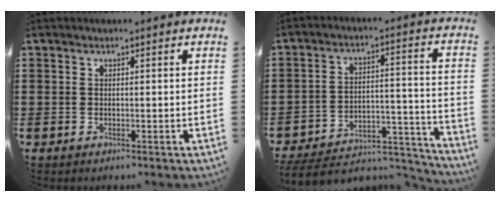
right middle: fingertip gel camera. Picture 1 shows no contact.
{"total": 5.4, "force": [-4.8, 1.2, 2.0], "torque": [-0.038, -0.002, -0.097]}